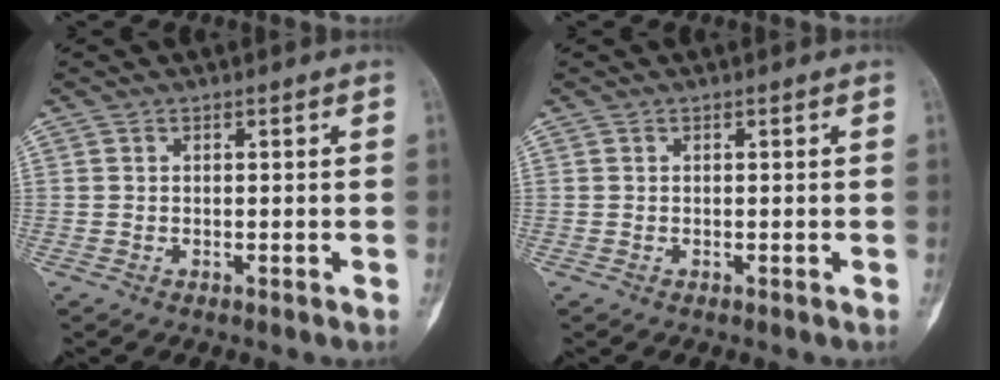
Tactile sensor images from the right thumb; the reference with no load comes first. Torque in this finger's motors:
{"motor_torque": [0.00, 0.00, 0.00, -0.01, 0.00]}